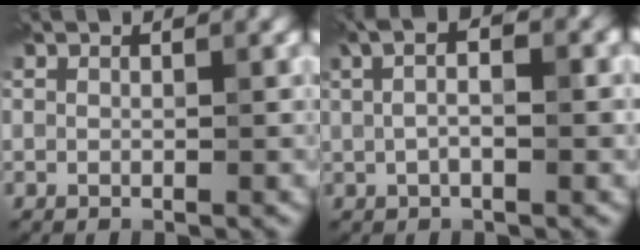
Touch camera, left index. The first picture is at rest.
{"total": 5.3, "force": [1.3, 2.5, 4.5], "torque": [-0.061, 0.012, 0.000]}